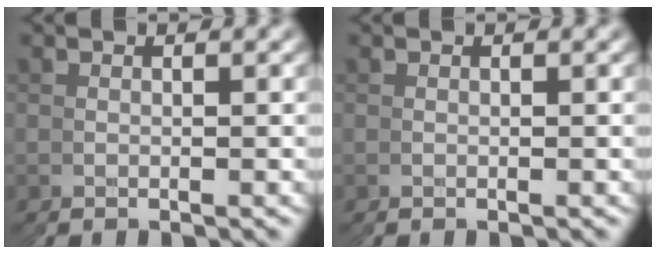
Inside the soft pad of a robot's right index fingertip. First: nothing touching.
{"total": 0.0}